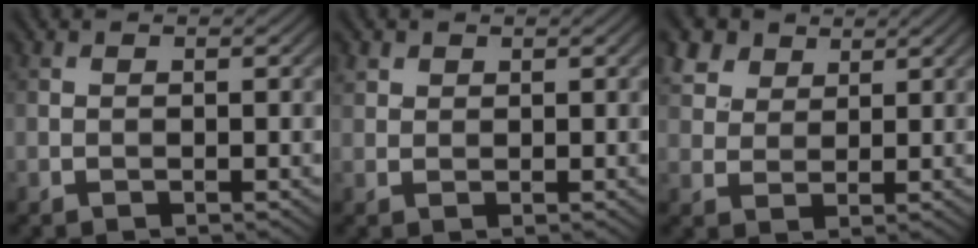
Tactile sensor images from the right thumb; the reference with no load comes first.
{"total": 1.3, "force": [0.9, 0.9, 0.2], "torque": [-0.008, 0.002, 0.018]}
{"total": 5.5, "force": [3.6, 3.5, 2.3], "torque": [-0.073, 0.003, 0.081]}